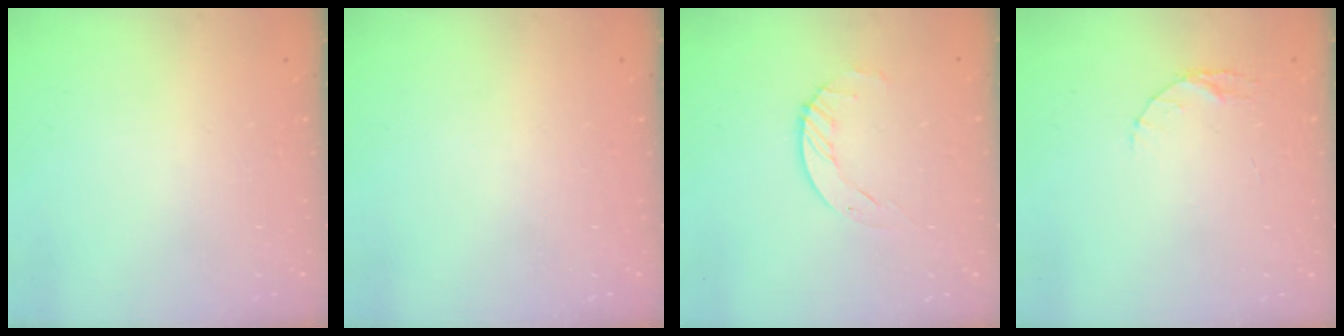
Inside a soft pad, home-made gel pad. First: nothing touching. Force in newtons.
{"total": 0.0}
{"total": 3.5, "press": 3.5, "slide": 0.4}
{"total": 4.1, "press": 4.1, "slide": 0.5}